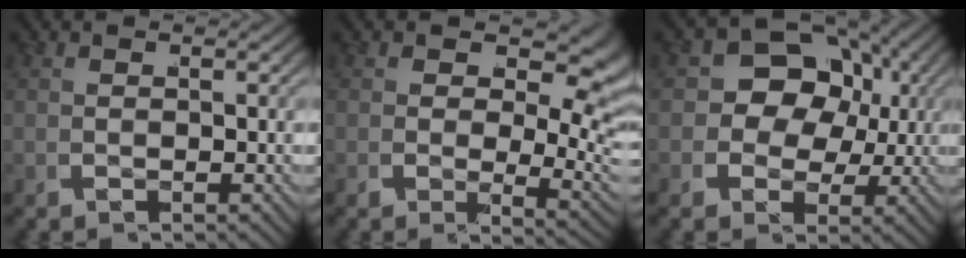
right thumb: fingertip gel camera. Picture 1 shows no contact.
{"total": 5.5, "force": [0.3, 3.4, 4.3], "torque": [-0.056, -0.029, 0.018]}
{"total": 9.4, "force": [1.4, 7.8, 5.1], "torque": [-0.112, -0.014, 0.021]}